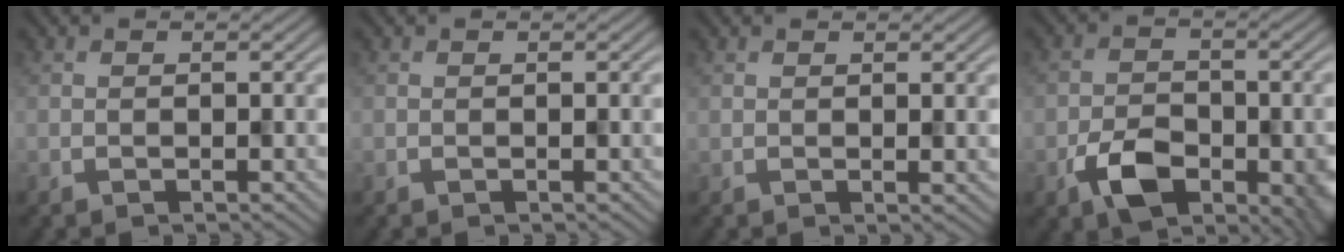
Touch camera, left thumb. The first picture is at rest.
{"total": 0.0}
{"total": 1.5, "force": [0.4, 0.2, 1.4], "torque": [-0.021, 0.002, 0.007]}
{"total": 7.3, "force": [-3.1, 4.6, 4.9], "torque": [-0.083, -0.014, -0.051]}